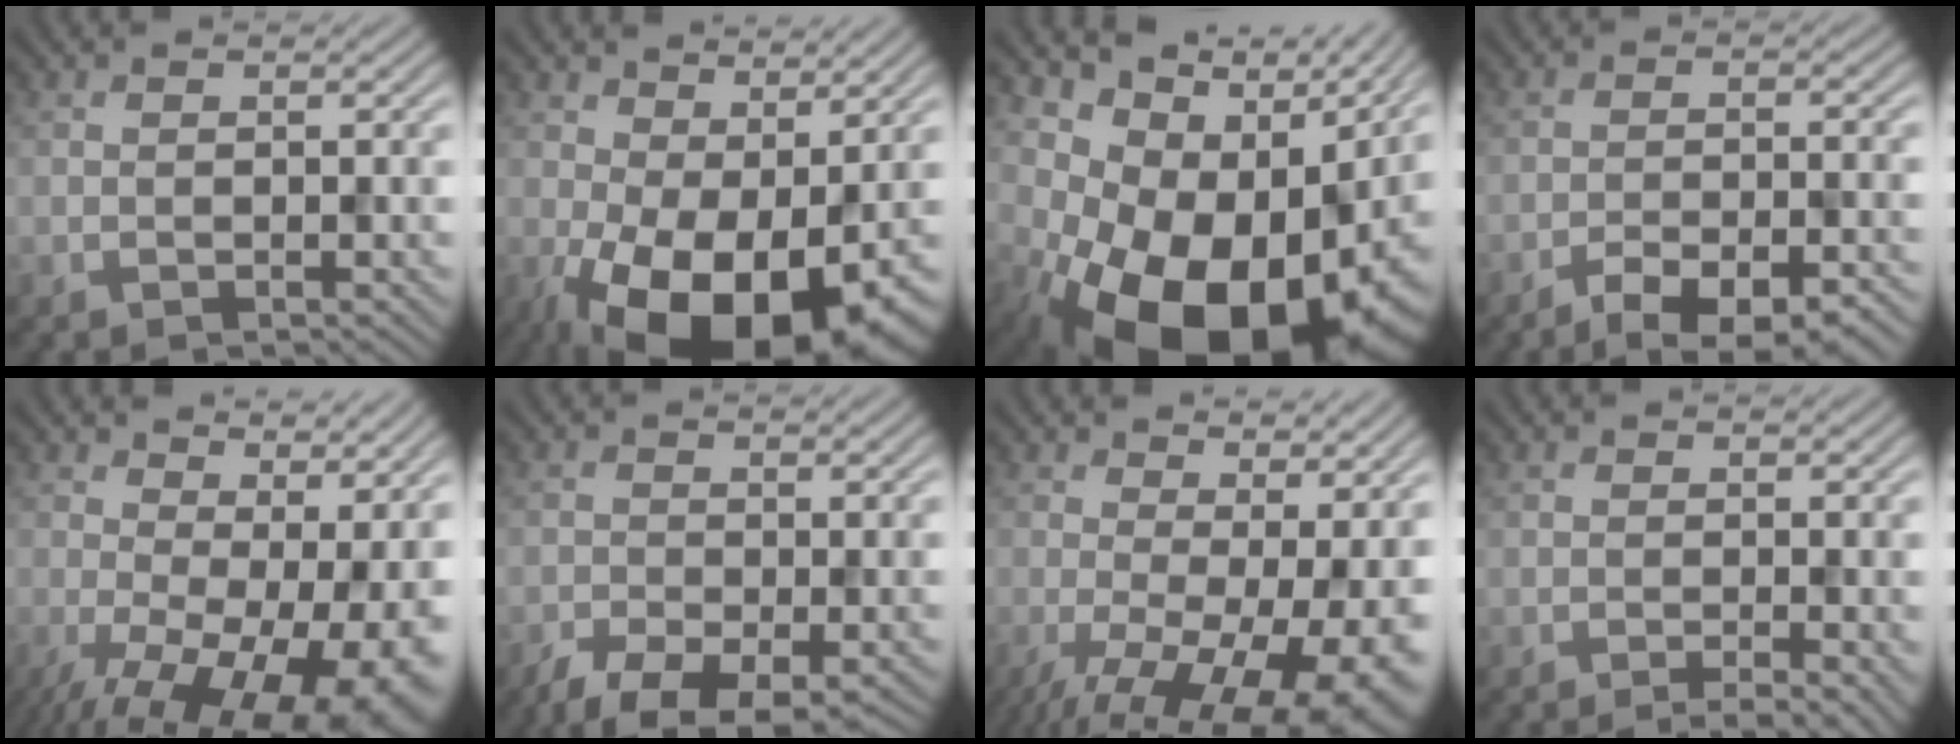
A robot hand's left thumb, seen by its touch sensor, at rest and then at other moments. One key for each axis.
{"total": 14.6, "fx": -3.8, "fy": 7.8, "fz": 11.7, "tx": -0.202, "ty": -0.020, "tz": -0.050}
{"total": 18.4, "fx": -2.0, "fy": 11.4, "fz": 14.3, "tx": -0.204, "ty": -0.039, "tz": -0.010}
{"total": 8.1, "fx": -6.1, "fy": 2.2, "fz": 4.8, "tx": -0.075, "ty": -0.003, "tz": -0.085}
{"total": 17.0, "fx": -2.5, "fy": 8.5, "fz": 14.5, "tx": -0.209, "ty": -0.033, "tz": 0.000}
{"total": 7.1, "fx": -4.7, "fy": 2.8, "fz": 4.5, "tx": -0.077, "ty": -0.020, "tz": -0.080}
{"total": 15.7, "fx": -3.5, "fy": 6.7, "fz": 13.8, "tx": -0.206, "ty": -0.025, "tz": -0.029}
{"total": 3.0, "fx": -1.5, "fy": 0.4, "fz": 2.6, "tx": -0.035, "ty": 0.002, "tz": -0.026}